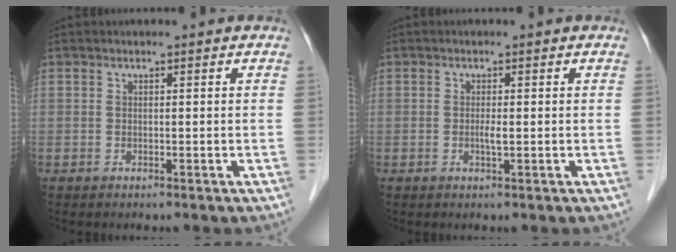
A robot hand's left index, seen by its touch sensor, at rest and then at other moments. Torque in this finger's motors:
{"motor_torque": [0.31, 0.24, -0.01, 0.00]}